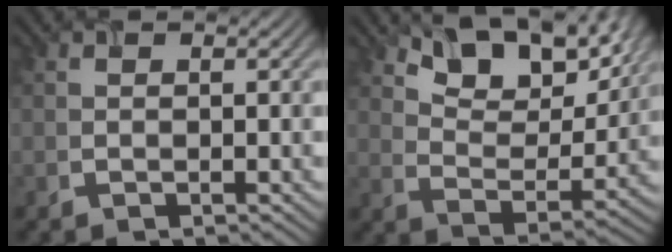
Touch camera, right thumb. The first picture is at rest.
{"total": 10.3, "force": [7.7, 4.3, 5.5], "torque": [-0.106, -0.014, 0.135]}